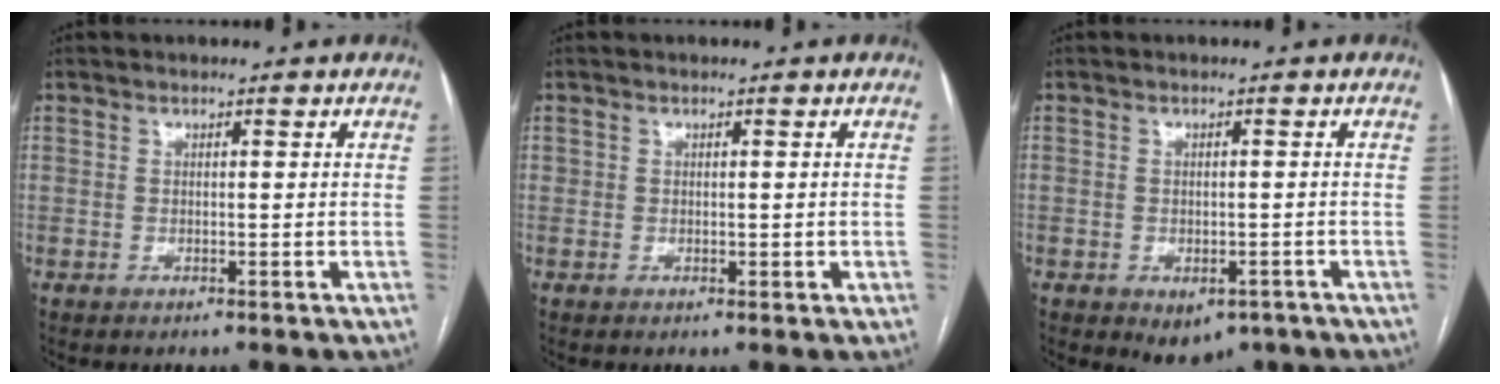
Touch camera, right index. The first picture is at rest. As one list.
[{"total": 1.2, "force": [0.1, 0.9, 0.7], "torque": [-0.011, 0.006, 0.005]}, {"total": 5.2, "force": [-3.2, 3.3, 2.4], "torque": [-0.020, -0.001, -0.034]}]